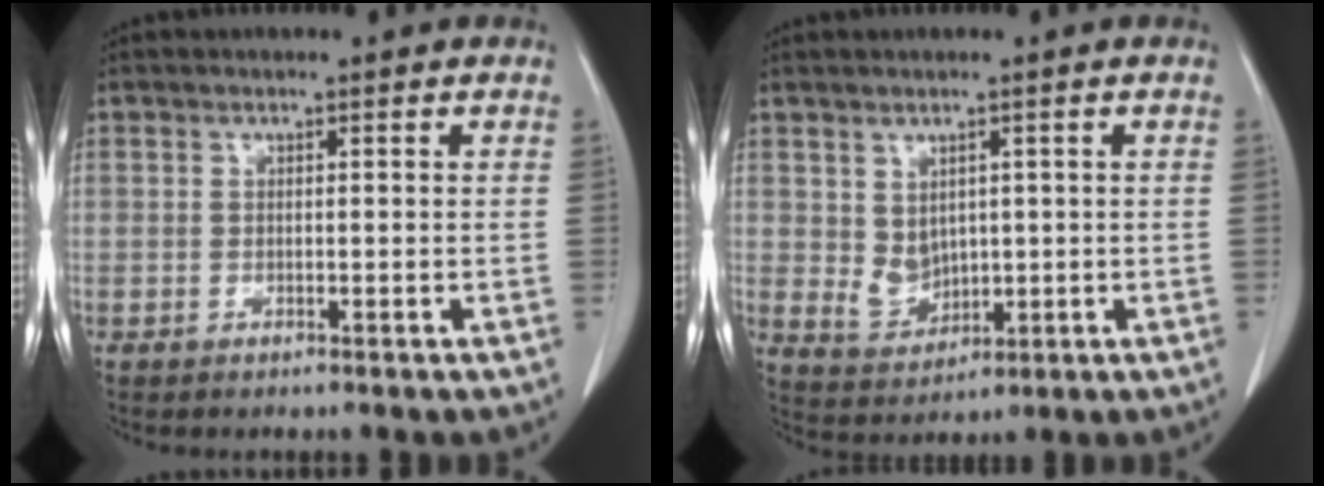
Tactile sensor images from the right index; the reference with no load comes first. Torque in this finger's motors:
{"motor_torque": [0.44, 0.12, 0.09, 0.04]}